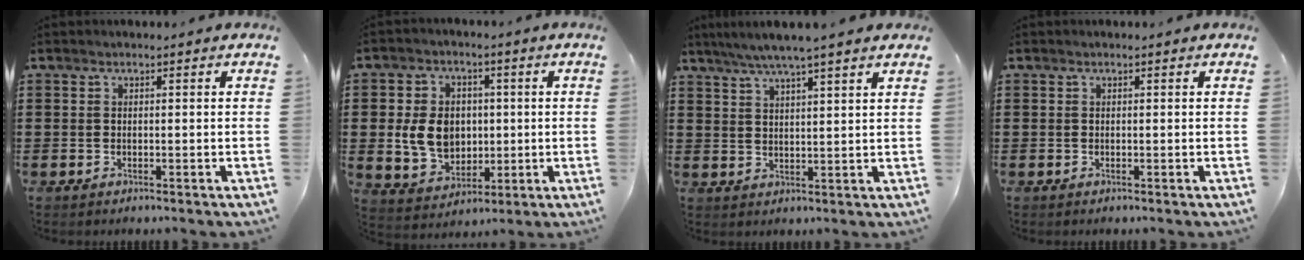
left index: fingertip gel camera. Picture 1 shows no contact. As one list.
[{"total": 8.4, "force": [0.2, 6.9, 4.9], "torque": [-0.119, 0.012, 0.003]}, {"total": 4.8, "force": [3.9, -0.3, 2.6], "torque": [-0.061, -0.012, 0.069]}, {"total": 0.0}]